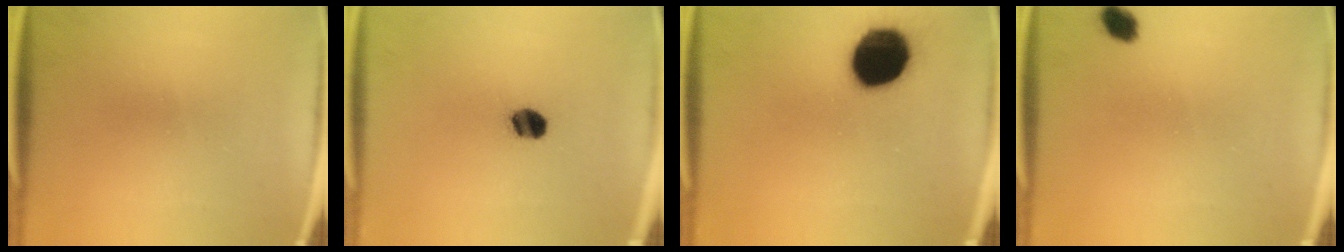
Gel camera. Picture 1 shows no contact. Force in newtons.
{"total": 4.8}
{"total": 18.7}
{"total": 2.8}